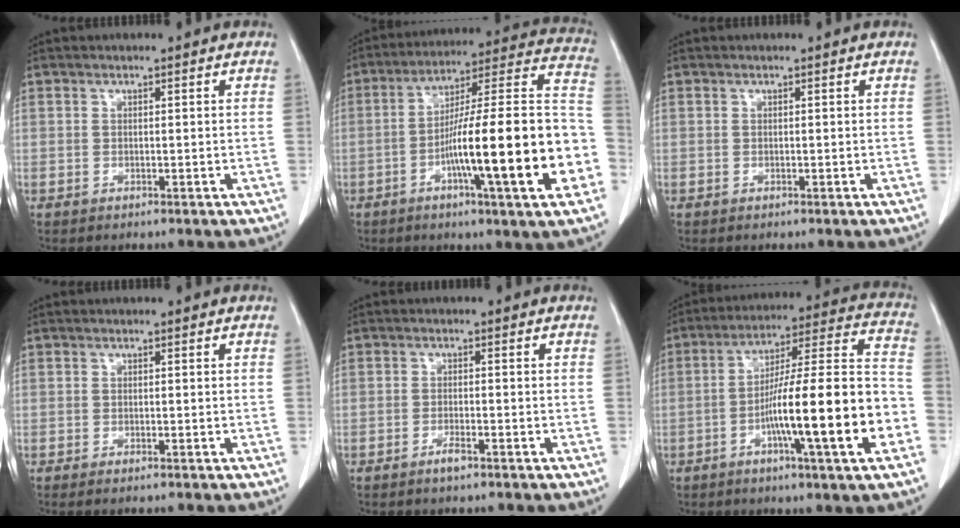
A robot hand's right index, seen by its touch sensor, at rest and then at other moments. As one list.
[{"total": 23.9, "force": [-6.5, 1.3, 23.0], "torque": [-0.282, 0.011, -0.102]}, {"total": 0.0}, {"total": 0.7, "force": [-0.5, -0.1, 0.4], "torque": [-0.011, -0.002, -0.008]}, {"total": 1.7, "force": [-1.2, 0.2, 1.2], "torque": [-0.022, 0.000, -0.018]}, {"total": 19.8, "force": [-6.1, 0.5, 18.8], "torque": [-0.268, 0.010, -0.096]}]